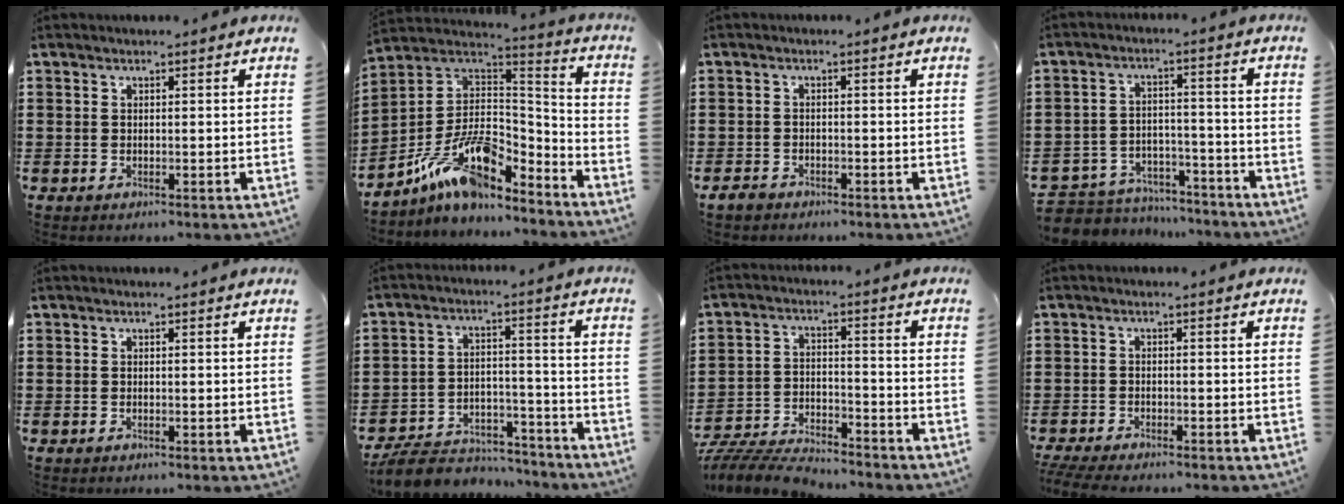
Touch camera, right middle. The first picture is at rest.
{"total": 11.8, "force": [-7.6, 4.6, 7.8], "torque": [-0.162, 0.011, -0.151]}
{"total": 1.6, "force": [-1.3, 0.8, 0.6], "torque": [-0.022, 0.000, -0.029]}
{"total": 5.7, "force": [-5.5, 1.3, 0.2], "torque": [-0.020, 0.010, -0.116]}
{"total": 0.0}
{"total": 7.1, "force": [-6.8, 1.8, 1.0], "torque": [-0.023, 0.020, -0.137]}
{"total": 7.9, "force": [-7.6, 1.0, 1.7], "torque": [-0.035, 0.013, -0.149]}
{"total": 2.6, "force": [-2.5, 0.2, 0.8], "torque": [-0.029, -0.005, -0.055]}